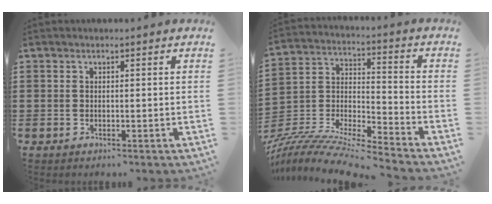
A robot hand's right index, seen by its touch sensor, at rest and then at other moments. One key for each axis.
{"total": 9.0, "fx": -8.5, "fy": 0.5, "fz": 2.8, "tx": -0.061, "ty": 0.001, "tz": -0.175}